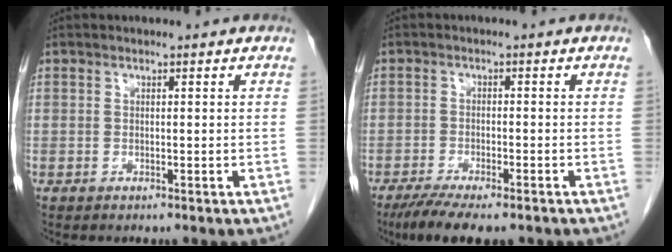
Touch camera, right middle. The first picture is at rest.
{"total": 8.7, "force": [-6.6, 2.1, 5.2], "torque": [-0.081, -0.017, -0.103]}